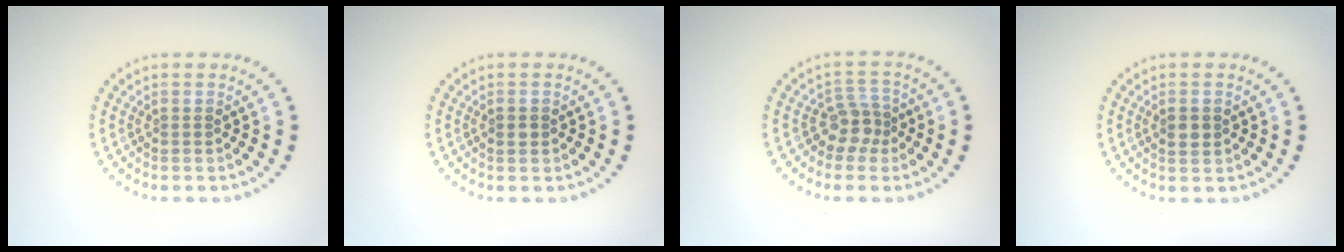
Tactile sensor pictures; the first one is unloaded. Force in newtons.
{"total": 1.2, "press": 1.2, "slide": 0.0}
{"total": 2.4, "press": 1.9, "slide": 1.6}
{"total": 1.4, "press": 1.4, "slide": 0.1}